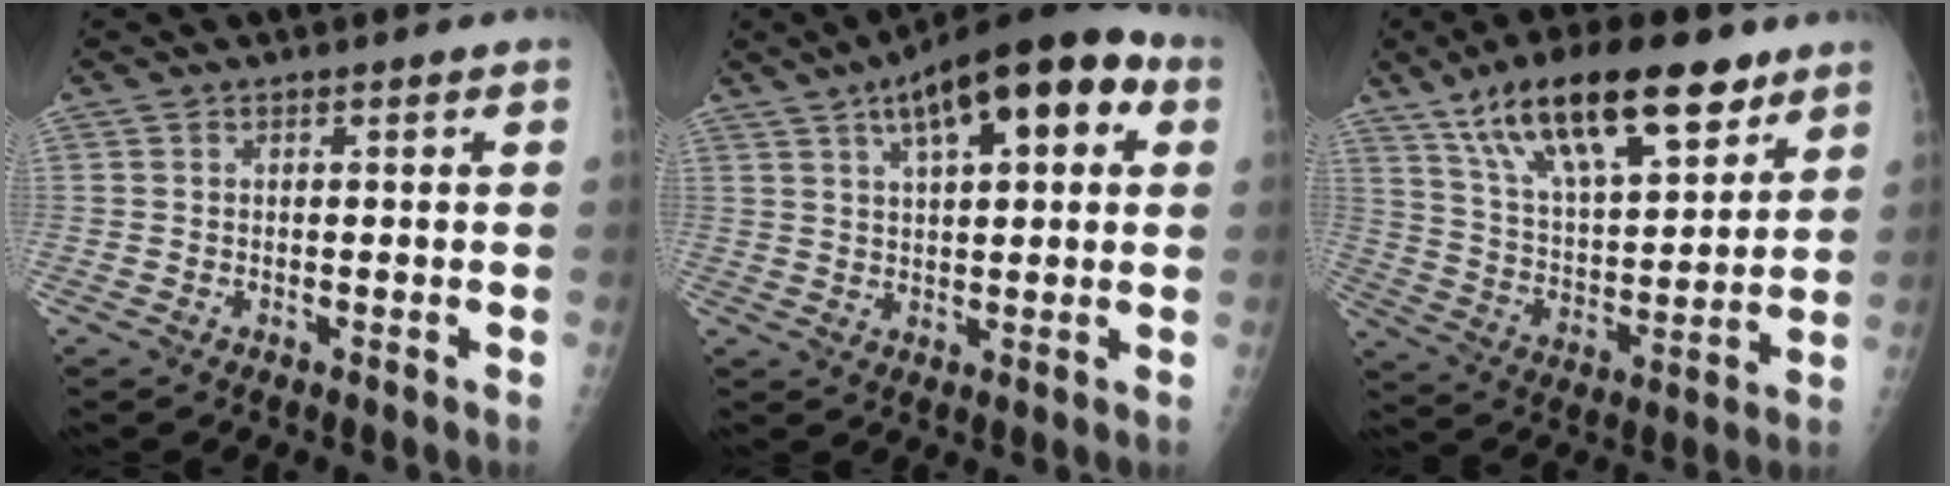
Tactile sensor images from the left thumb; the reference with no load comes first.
{"total": 16.8, "force": [7.0, 6.6, 13.8], "torque": [-0.185, 0.016, 0.100]}
{"total": 22.4, "force": [13.8, 8.5, 15.5], "torque": [-0.231, -0.039, 0.243]}